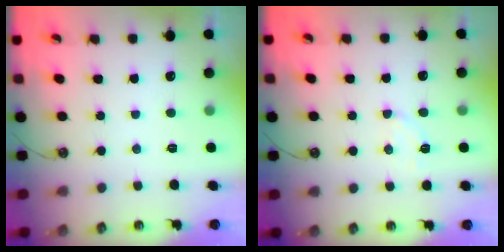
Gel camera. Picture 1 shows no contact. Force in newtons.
{"total": 2.8, "press": 2.8, "slide": 0.5}